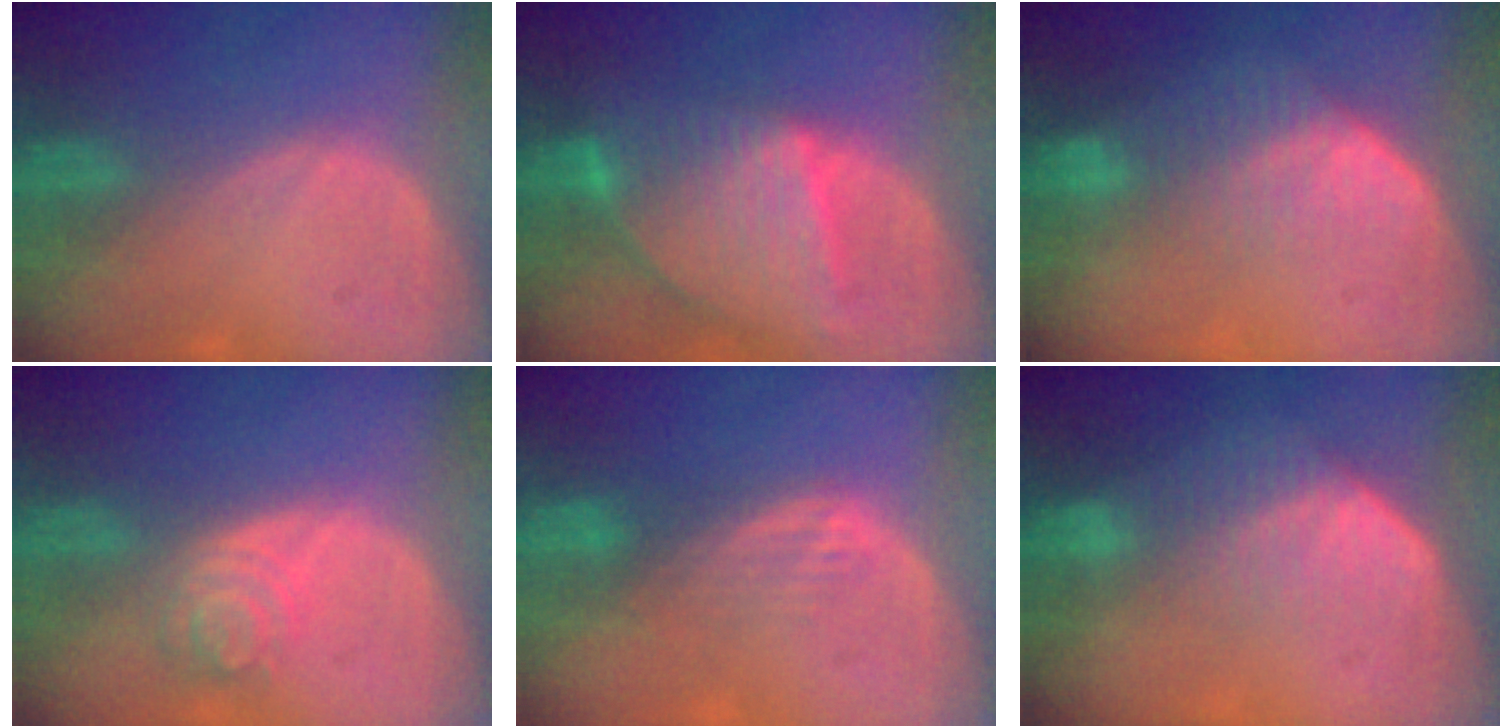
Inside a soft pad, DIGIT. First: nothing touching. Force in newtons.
{"total": 9.5, "press": 8.2, "slide": 4.8}
{"total": 7.4, "press": 6.3, "slide": 3.9}
{"total": 4.3, "press": 4.3, "slide": 0.4}
{"total": 3.7, "press": 3.1, "slide": 2.0}
{"total": 7.2, "press": 6.1, "slide": 3.8}